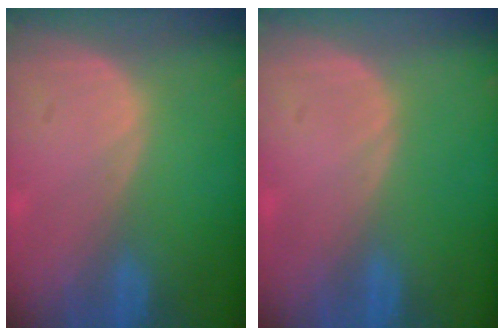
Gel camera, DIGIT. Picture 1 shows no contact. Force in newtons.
{"total": 0.0}